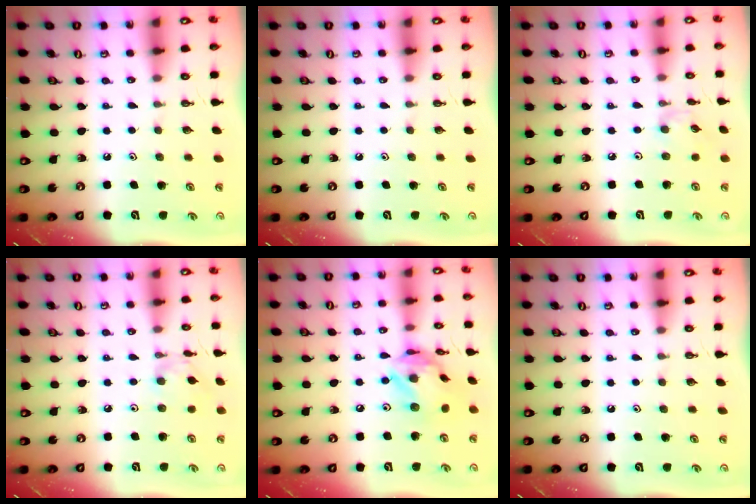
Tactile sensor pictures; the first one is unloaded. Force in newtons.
{"total": 0.0}
{"total": 1.5, "press": 1.4, "slide": 0.4}
{"total": 3.2, "press": 3.1, "slide": 0.4}
{"total": 15.7, "press": 15.6, "slide": 1.6}
{"total": 0.0}